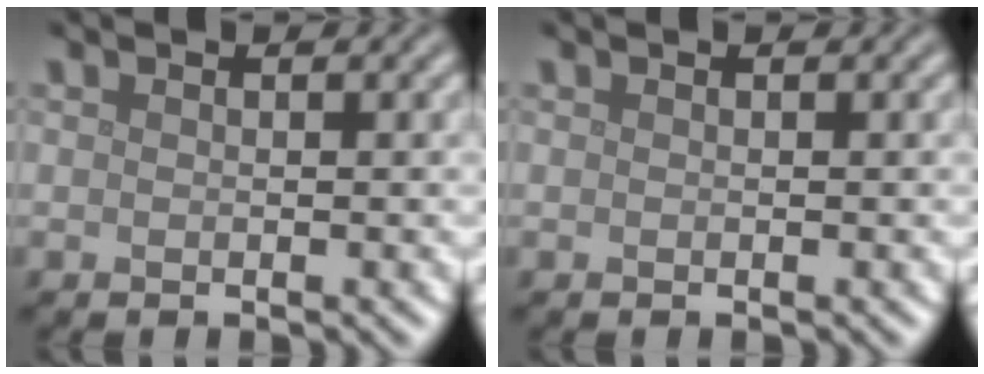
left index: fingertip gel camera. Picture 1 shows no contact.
{"total": 0.0}